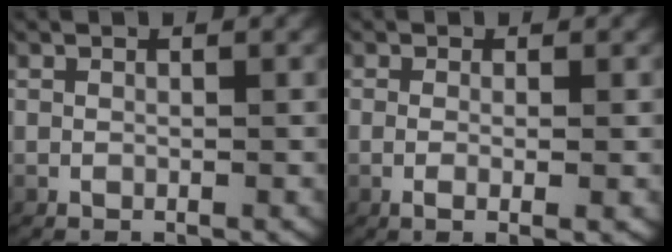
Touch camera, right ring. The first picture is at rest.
{"total": 2.3, "force": [-0.5, 0.2, 2.3], "torque": [-0.047, -0.012, -0.002]}